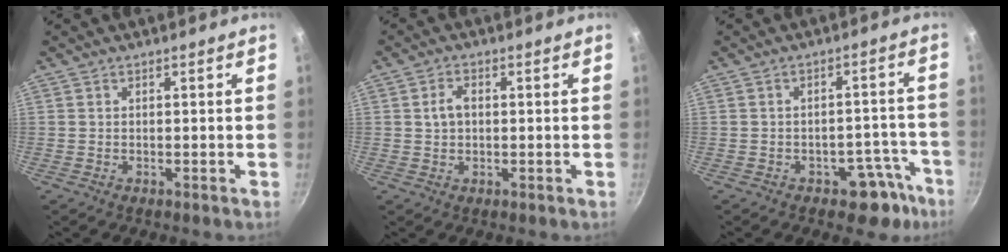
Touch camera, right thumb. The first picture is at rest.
{"total": 3.2, "force": [0.3, 2.2, 2.3], "torque": [-0.042, 0.009, 0.006]}
{"total": 7.6, "force": [-4.9, 4.4, 3.9], "torque": [-0.018, 0.050, -0.059]}